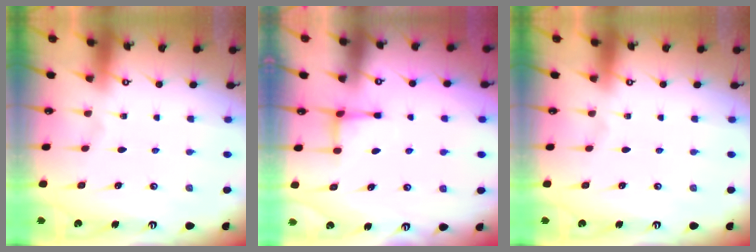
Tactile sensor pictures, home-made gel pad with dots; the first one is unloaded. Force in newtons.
{"total": 3.0, "press": 3.0, "slide": 0.4}
{"total": 0.0}